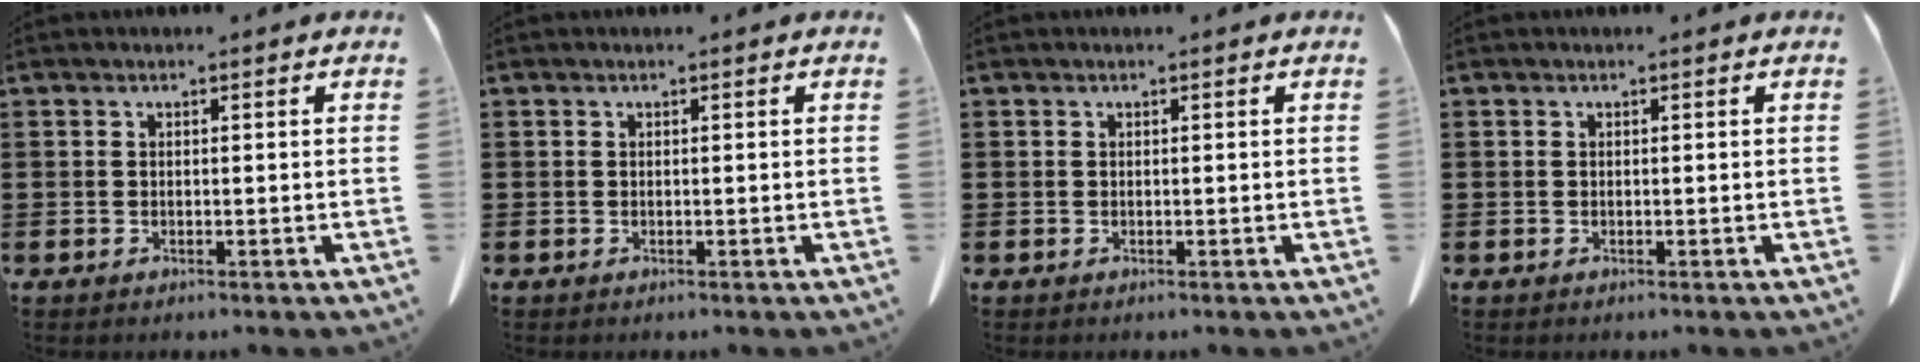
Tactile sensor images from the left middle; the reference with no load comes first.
{"total": 0.0}
{"total": 0.0}
{"total": 0.0}